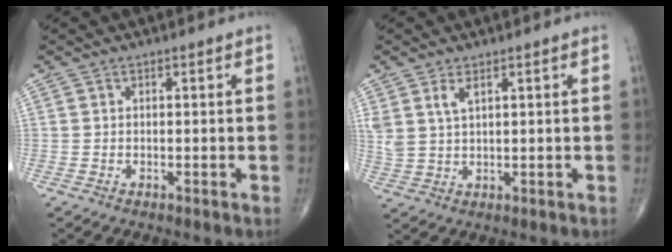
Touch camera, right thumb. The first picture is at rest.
{"total": 4.0, "force": [2.2, 1.7, 2.8], "torque": [-0.059, -0.005, 0.052]}